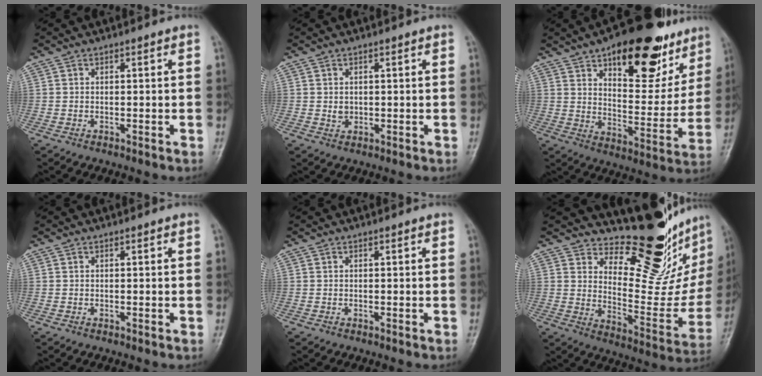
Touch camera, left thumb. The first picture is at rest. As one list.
[{"total": 1.4, "force": [0.3, 1.2, 0.7], "torque": [-0.007, -0.002, 0.009]}, {"total": 23.0, "force": [13.6, 10.5, 15.2], "torque": [-0.157, -0.050, 0.205]}, {"total": 0.0}, {"total": 0.0}, {"total": 19.8, "force": [15.7, 6.8, 10.0], "torque": [-0.074, -0.144, 0.219]}]